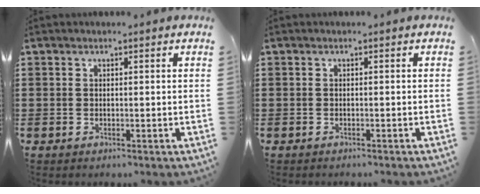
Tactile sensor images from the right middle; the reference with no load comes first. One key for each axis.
{"total": 0.0}